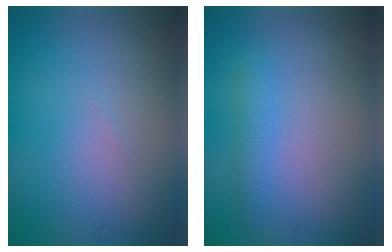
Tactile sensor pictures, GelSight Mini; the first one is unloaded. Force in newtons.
{"total": 1.3, "press": 1.3, "slide": 0.0}